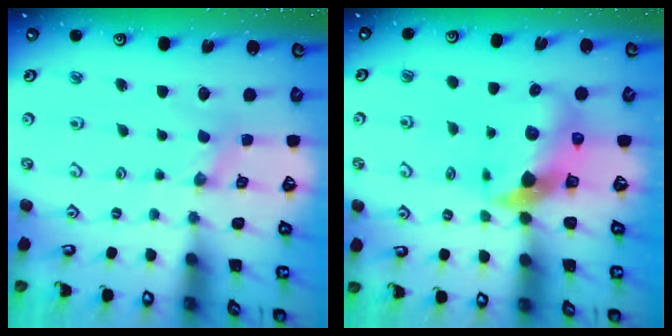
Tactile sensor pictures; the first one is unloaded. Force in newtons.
{"total": 10.1, "press": 9.9, "slide": 1.6}